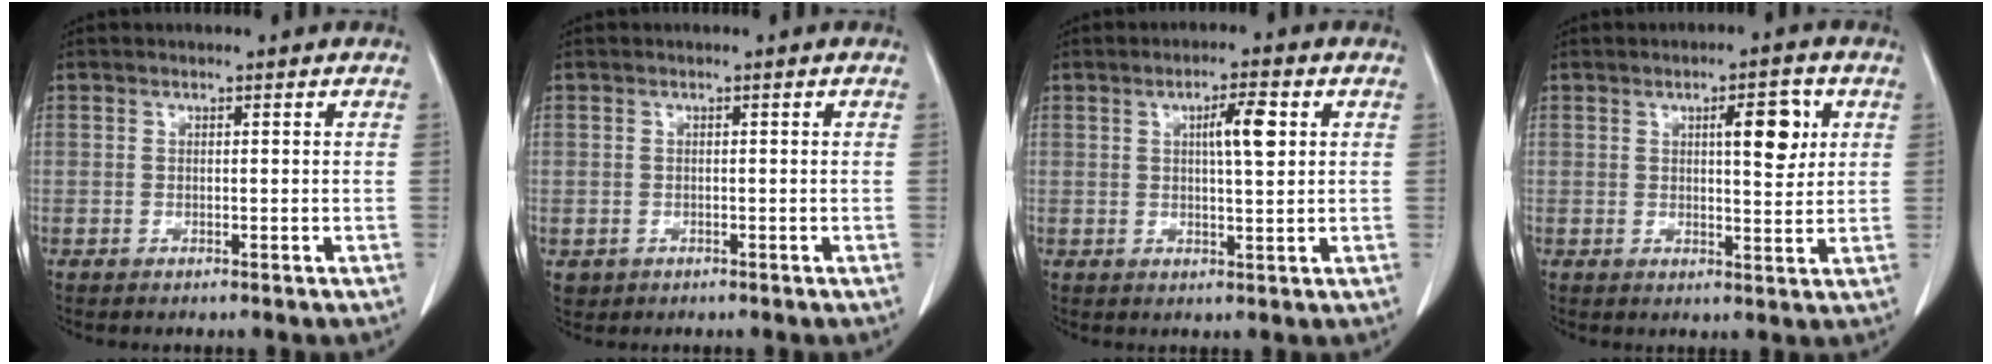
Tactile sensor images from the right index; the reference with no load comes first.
{"total": 1.4, "force": [-0.4, 1.3, 0.2], "torque": [-0.004, 0.003, 0.002]}
{"total": 5.0, "force": [1.5, 0.8, 4.7], "torque": [-0.077, 0.004, 0.024]}
{"total": 6.1, "force": [2.1, 1.6, 5.5], "torque": [-0.078, 0.003, 0.030]}